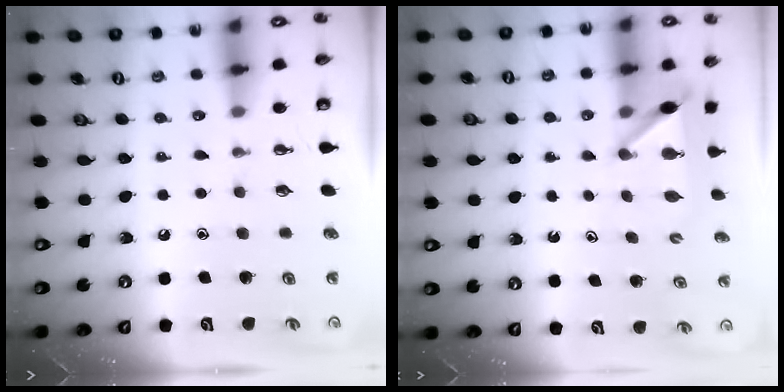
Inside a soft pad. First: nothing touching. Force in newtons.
{"total": 6.1, "press": 6.1, "slide": 0.5}